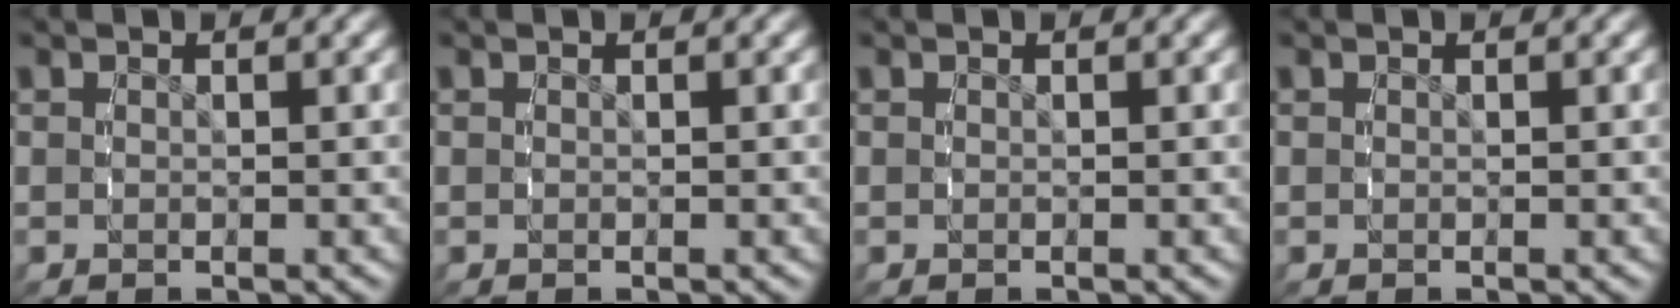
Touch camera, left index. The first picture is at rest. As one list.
[{"total": 0.0}, {"total": 0.0}, {"total": 0.0}]